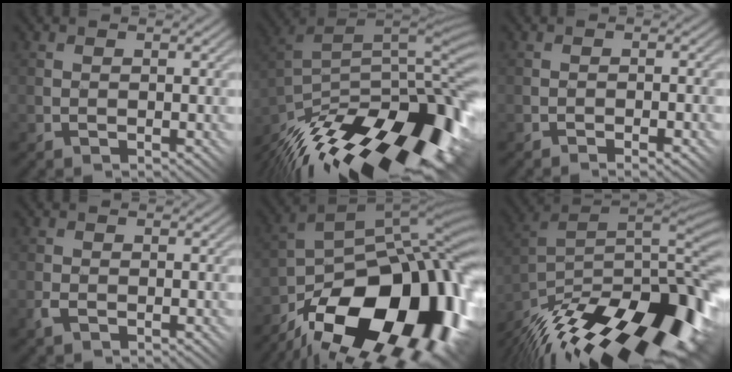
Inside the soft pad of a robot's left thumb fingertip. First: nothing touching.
{"total": 15.3, "force": [-9.6, 4.8, 10.9], "torque": [-0.206, -0.002, -0.162]}
{"total": 2.7, "force": [-1.7, 1.0, 1.9], "torque": [-0.020, 0.006, -0.021]}
{"total": 1.3, "force": [-0.6, 0.9, 0.6], "torque": [-0.019, -0.003, -0.019]}
{"total": 19.6, "force": [-11.7, 9.1, 12.9], "torque": [-0.191, -0.011, -0.181]}
{"total": 17.0, "force": [-10.6, 5.8, 11.9], "torque": [-0.214, 0.013, -0.171]}